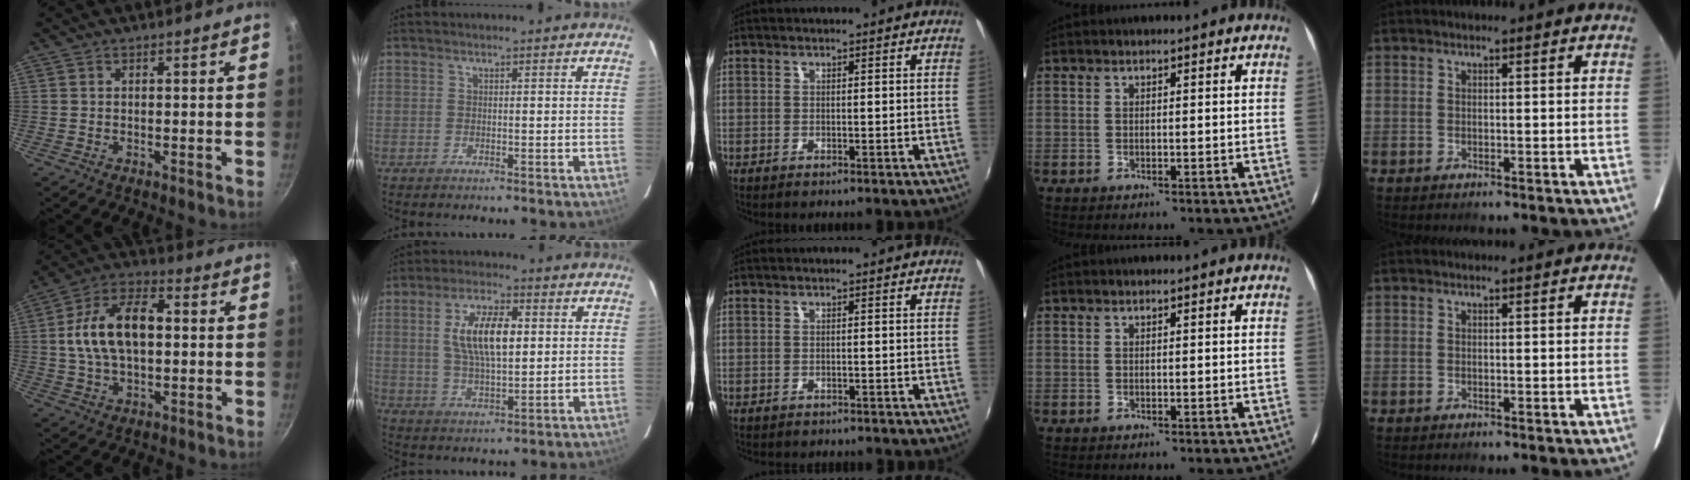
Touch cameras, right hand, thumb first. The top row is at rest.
{"thumb": {"total": 15.1, "force": [1.1, 8.7, 12.3], "torque": [-0.204, 0.030, 0.007]}, "index": {"total": 10.9, "force": [2.1, 4.3, 9.8], "torque": [-0.184, 0.008, 0.042]}, "middle": {"total": 3.6, "force": [-3.3, 1.1, 1.1], "torque": [-0.028, -0.013, -0.045]}}